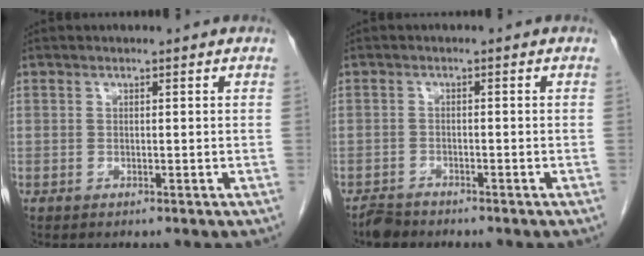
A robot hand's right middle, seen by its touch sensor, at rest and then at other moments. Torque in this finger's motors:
{"motor_torque": [0.42, -0.31, 0.00, 0.01]}